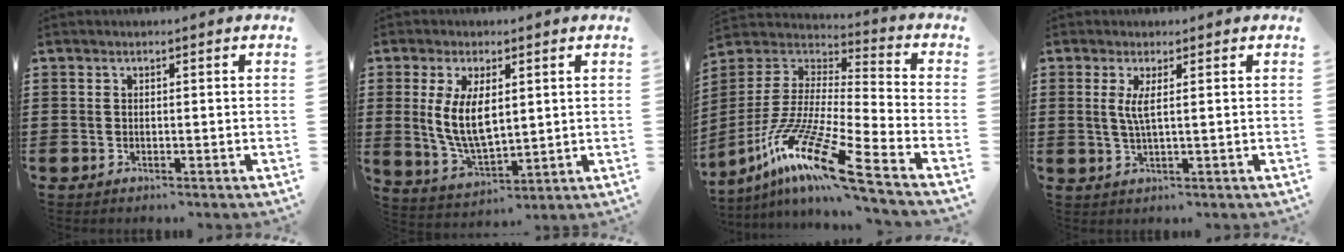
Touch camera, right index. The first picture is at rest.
{"total": 8.1, "force": [1.1, 3.9, 6.9], "torque": [-0.148, -0.002, 0.015]}
{"total": 14.5, "force": [-10.1, 0.9, 10.3], "torque": [-0.222, -0.002, -0.198]}
{"total": 3.0, "force": [0.7, 0.2, 2.9], "torque": [-0.059, -0.002, 0.010]}